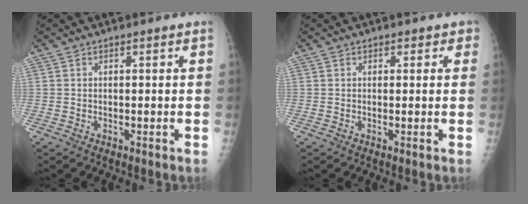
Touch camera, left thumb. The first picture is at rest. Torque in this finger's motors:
{"motor_torque": [-0.19, 0.04, -0.16, -0.06, 0.02]}